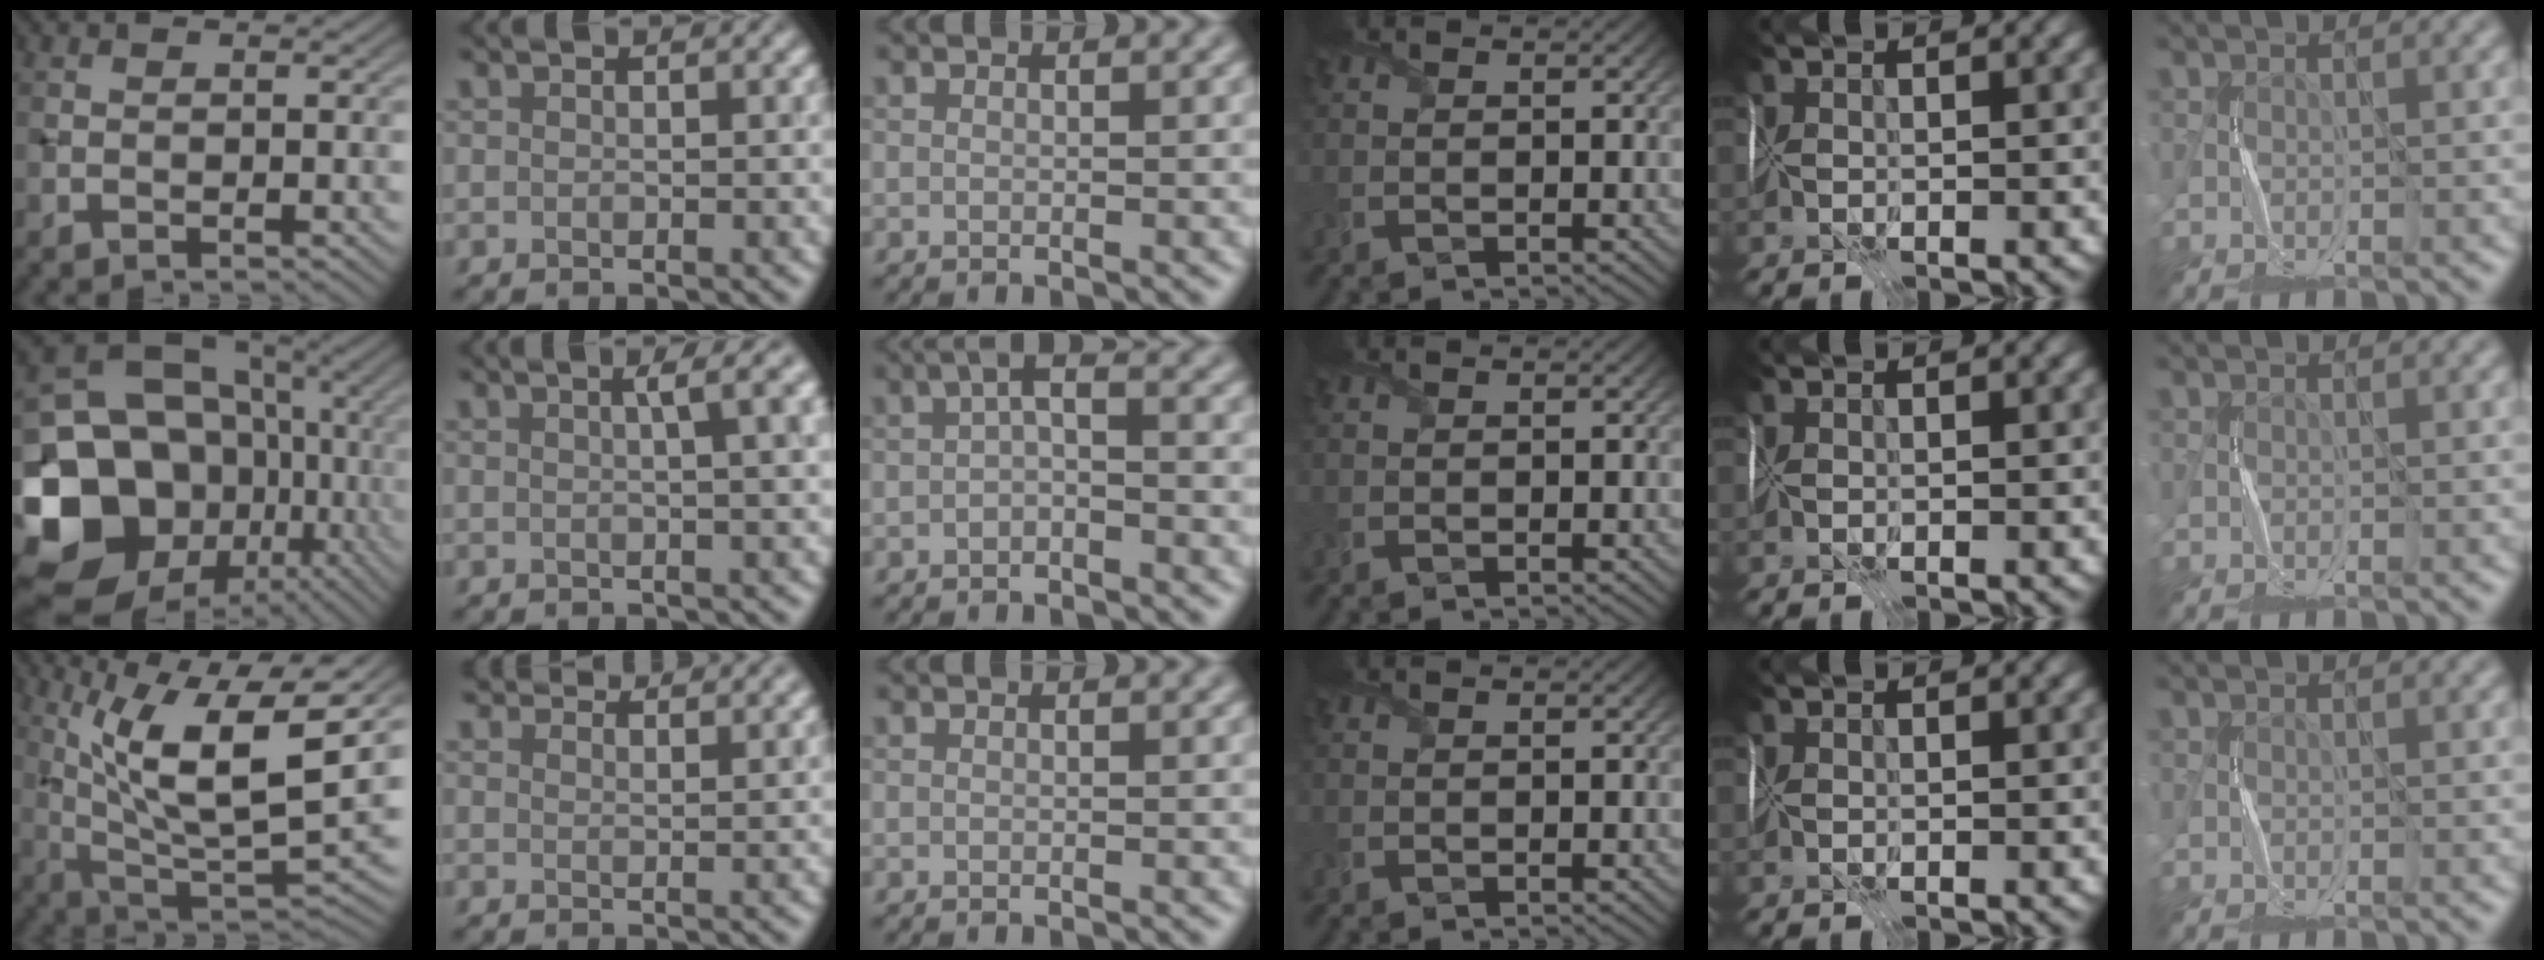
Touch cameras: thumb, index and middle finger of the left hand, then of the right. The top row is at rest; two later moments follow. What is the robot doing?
{"motion": "fold", "object": "wrapping paper"}